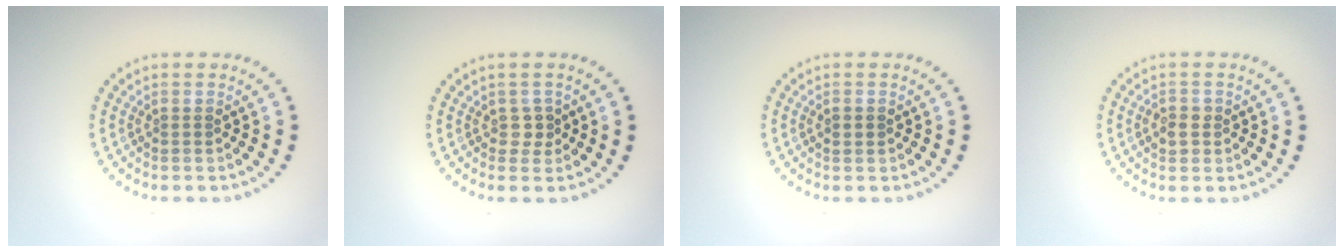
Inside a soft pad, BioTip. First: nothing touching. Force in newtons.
{"total": 0.9, "press": 0.8, "slide": 0.5}
{"total": 1.1, "press": 1.1, "slide": 0.1}
{"total": 1.6, "press": 1.6, "slide": 0.3}